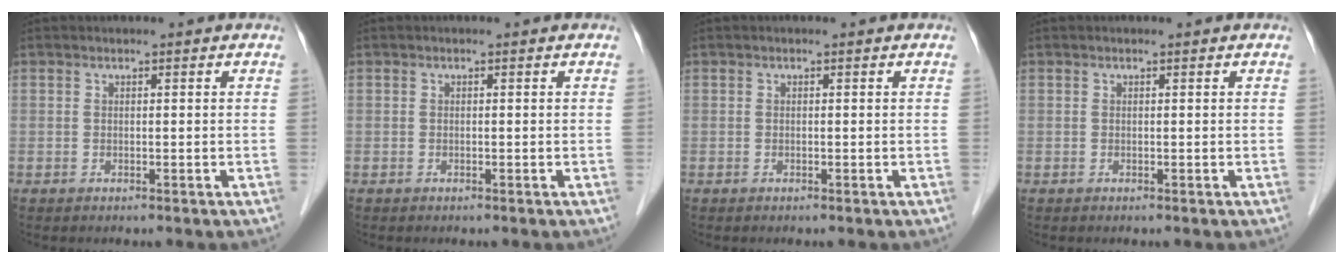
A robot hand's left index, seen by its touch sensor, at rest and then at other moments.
{"total": 0.0}
{"total": 0.0}
{"total": 0.0}